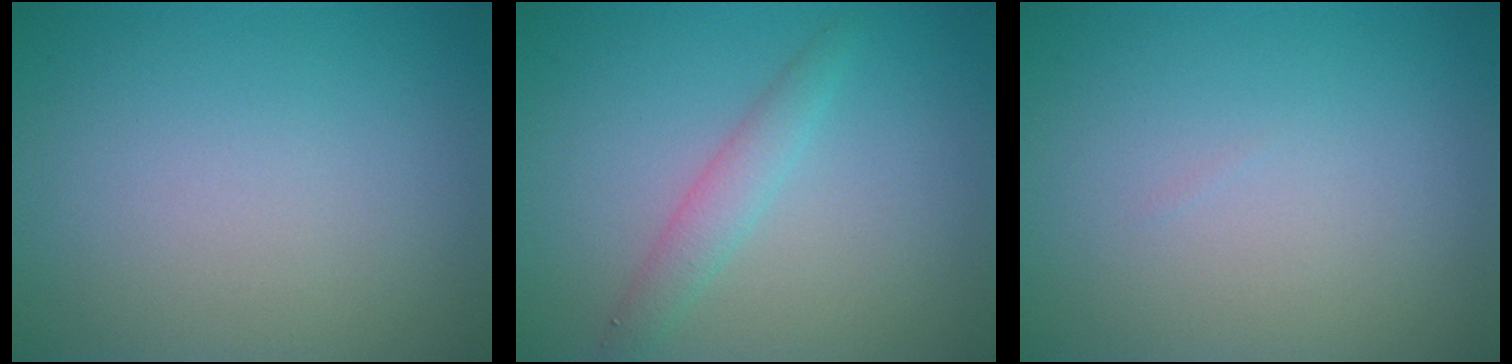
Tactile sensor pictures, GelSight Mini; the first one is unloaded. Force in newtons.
{"total": 2.5, "press": 2.5, "slide": 0.1}
{"total": 0.0}